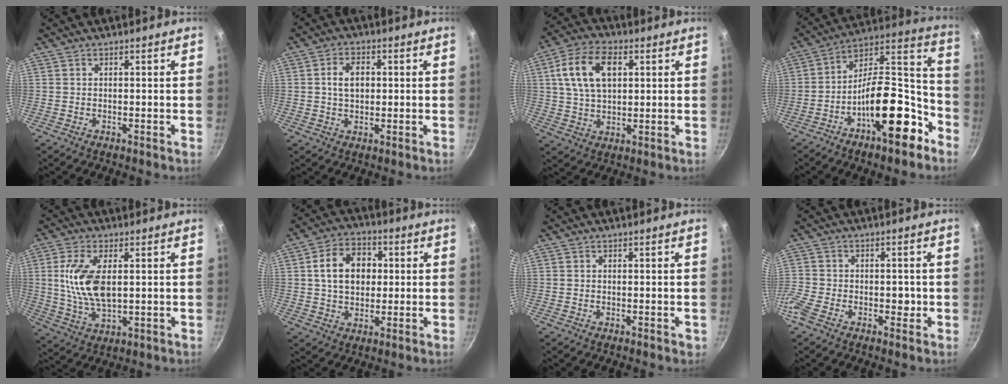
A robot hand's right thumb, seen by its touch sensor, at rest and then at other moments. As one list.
[{"total": 5.4, "force": [0.6, 3.6, 4.0], "torque": [-0.053, 0.007, 0.008]}, {"total": 12.4, "force": [3.5, 7.5, 9.3], "torque": [-0.159, 0.007, 0.058]}, {"total": 21.0, "force": [-10.0, 9.0, 16.1], "torque": [-0.199, 0.091, -0.166]}, {"total": 11.7, "force": [1.8, 5.8, 10.0], "torque": [-0.192, -0.007, 0.038]}, {"total": 11.7, "force": [1.6, 8.7, 7.6], "torque": [-0.099, 0.015, 0.019]}, {"total": 0.6, "force": [-0.1, 0.4, 0.4], "torque": [-0.002, 0.001, -0.002]}, {"total": 8.4, "force": [-2.9, 6.0, 5.0], "torque": [-0.095, 0.024, -0.068]}]